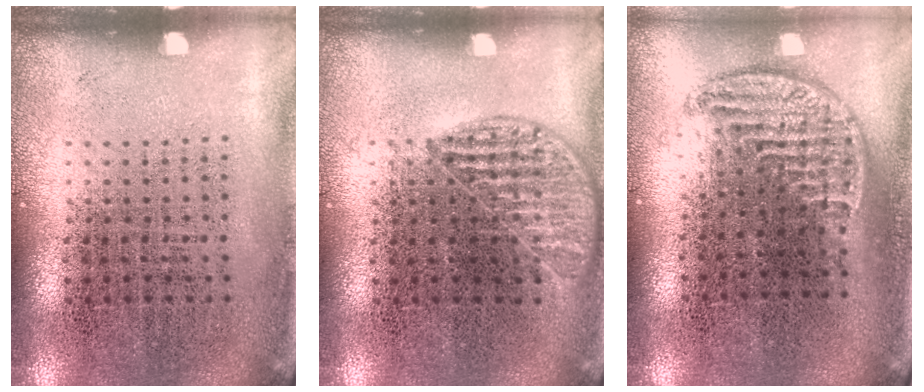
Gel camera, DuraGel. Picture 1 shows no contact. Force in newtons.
{"total": 1.0, "press": 0.9, "slide": 0.4}
{"total": 1.2, "press": 1.0, "slide": 0.6}